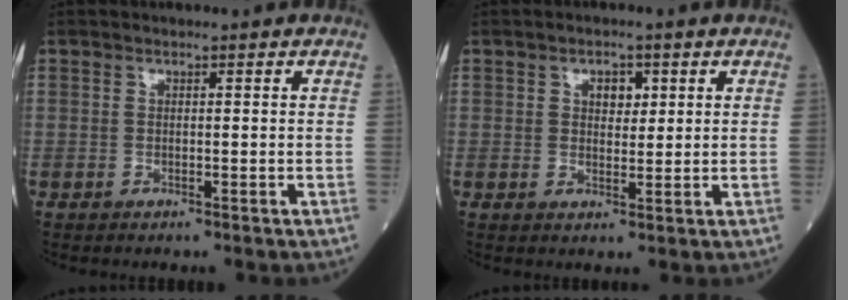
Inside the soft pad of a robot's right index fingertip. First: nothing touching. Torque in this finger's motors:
{"motor_torque": [0.07, -0.02, 0.01, 0.02]}